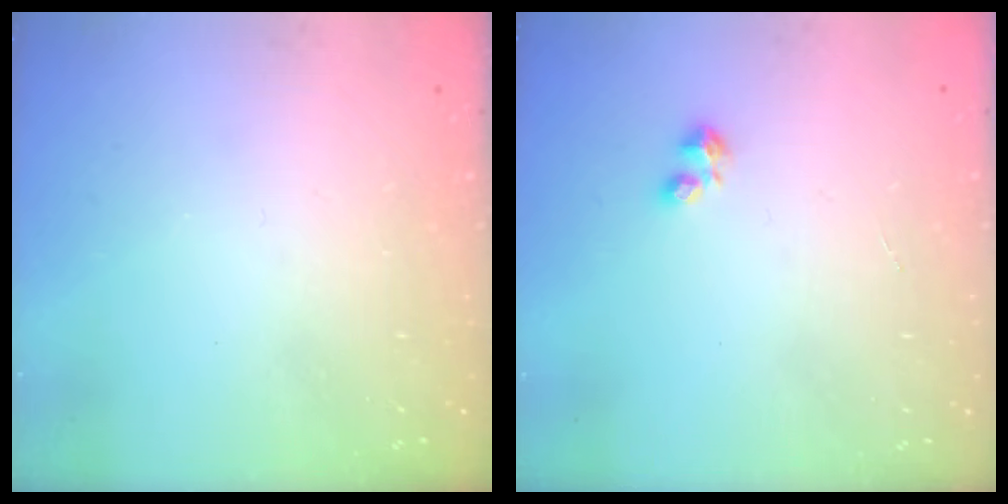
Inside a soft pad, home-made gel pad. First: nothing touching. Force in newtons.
{"total": 1.5, "press": 1.5, "slide": 0.3}